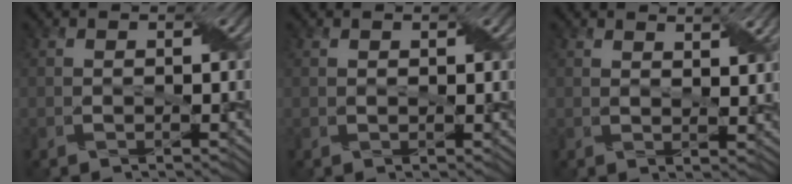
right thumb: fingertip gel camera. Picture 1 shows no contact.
{"total": 0.8, "force": [0.6, -0.5, 0.4], "torque": [-0.005, 0.000, 0.019]}
{"total": 2.4, "force": [1.9, -0.3, 1.4], "torque": [-0.026, -0.004, 0.043]}